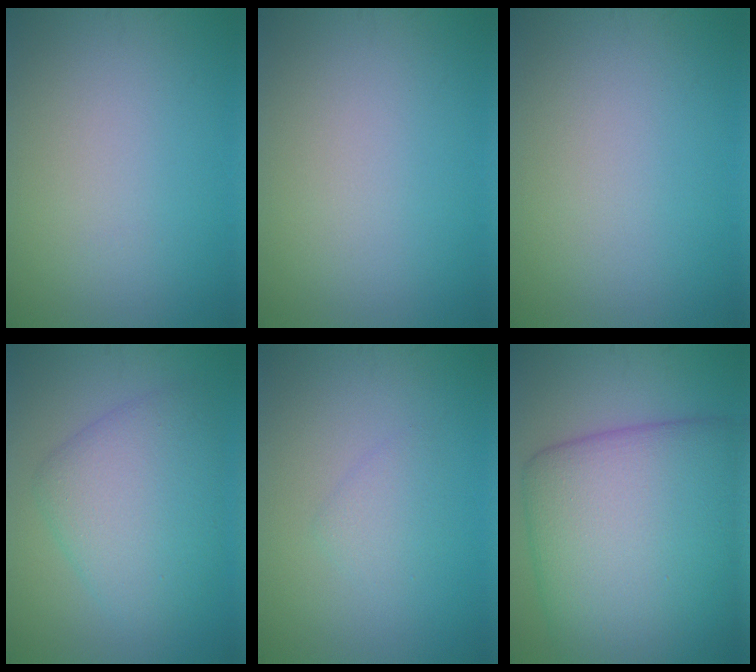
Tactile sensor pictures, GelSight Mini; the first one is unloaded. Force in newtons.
{"total": 0.0}
{"total": 0.0}
{"total": 6.5, "press": 6.5, "slide": 0.1}
{"total": 1.5, "press": 1.5, "slide": 0.1}
{"total": 14.3, "press": 14.3, "slide": 0.4}